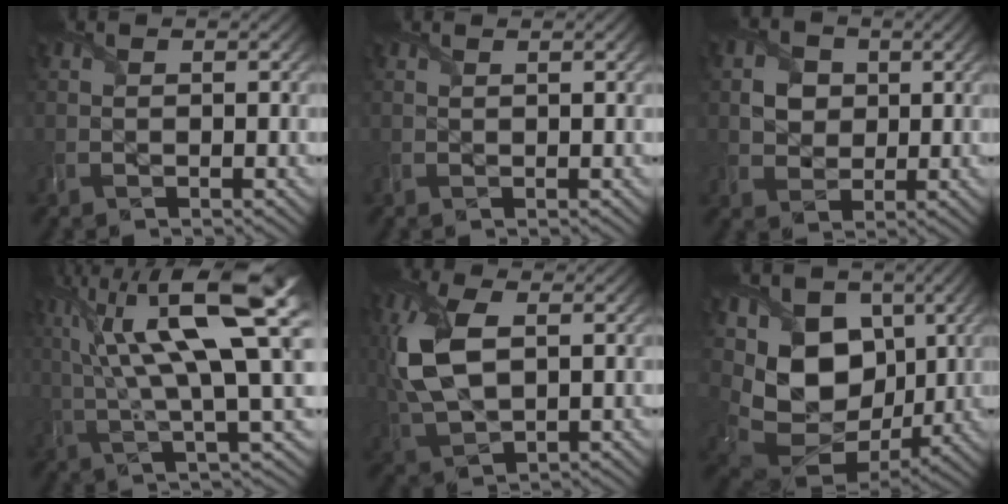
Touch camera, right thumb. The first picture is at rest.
{"total": 0.7, "force": [0.4, 0.0, 0.6], "torque": [-0.013, 0.003, 0.007]}
{"total": 4.0, "force": [0.9, 3.5, 1.8], "torque": [-0.046, -0.001, 0.009]}
{"total": 16.5, "force": [5.7, 4.9, 14.7], "torque": [-0.291, 0.010, 0.107]}
{"total": 10.2, "force": [1.6, 5.5, 8.4], "torque": [-0.229, 0.001, 0.032]}
{"total": 14.4, "force": [2.0, 10.9, 9.2], "torque": [-0.201, -0.020, 0.052]}